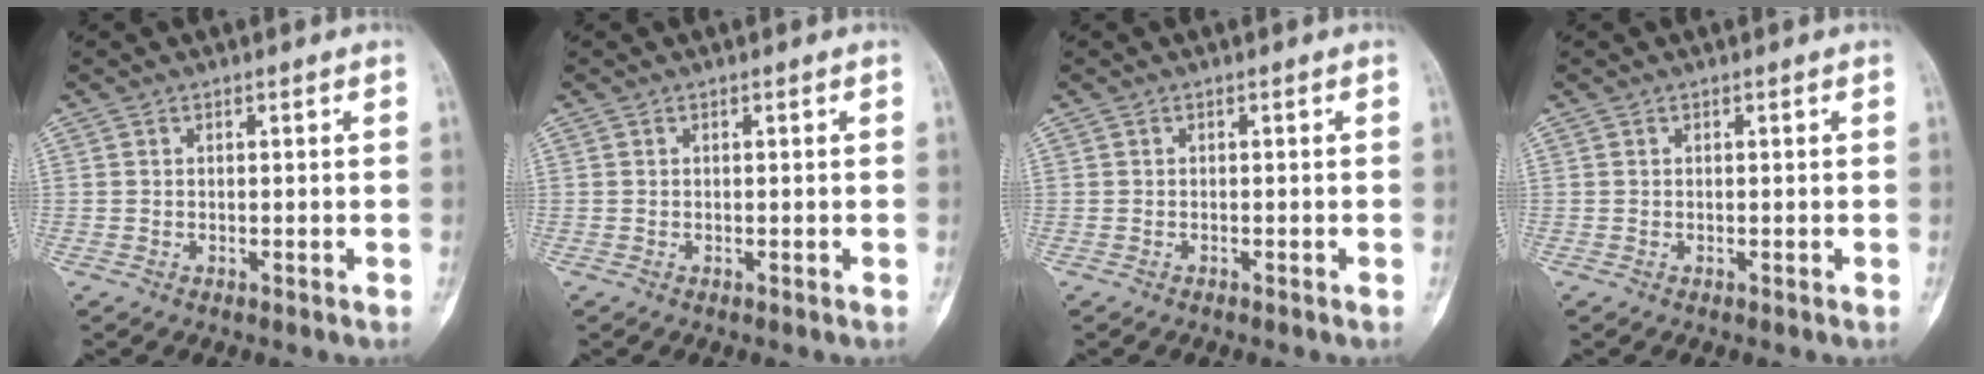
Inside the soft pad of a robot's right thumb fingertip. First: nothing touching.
{"total": 0.0}
{"total": 0.0}
{"total": 0.0}